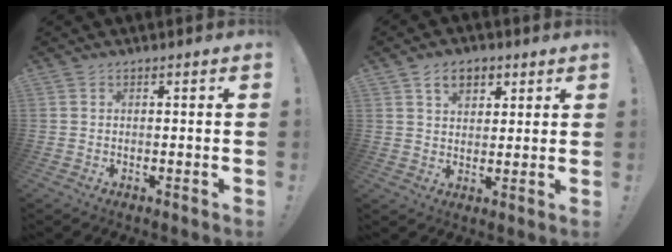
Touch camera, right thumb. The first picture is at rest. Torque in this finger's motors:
{"motor_torque": [-0.12, 0.31, 0.18, 0.58, 0.01]}